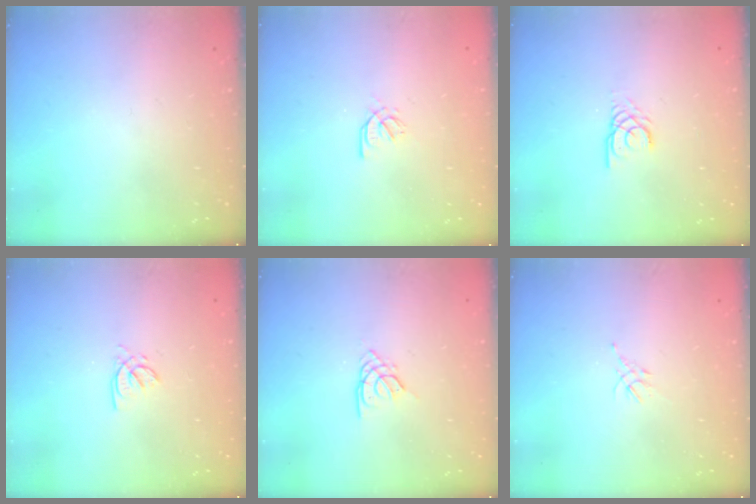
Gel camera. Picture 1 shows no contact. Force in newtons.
{"total": 1.6, "press": 1.5, "slide": 0.3}
{"total": 2.3, "press": 2.3, "slide": 0.2}
{"total": 2.0, "press": 2.0, "slide": 0.4}
{"total": 2.6, "press": 2.6, "slide": 0.5}
{"total": 2.0, "press": 1.9, "slide": 0.7}